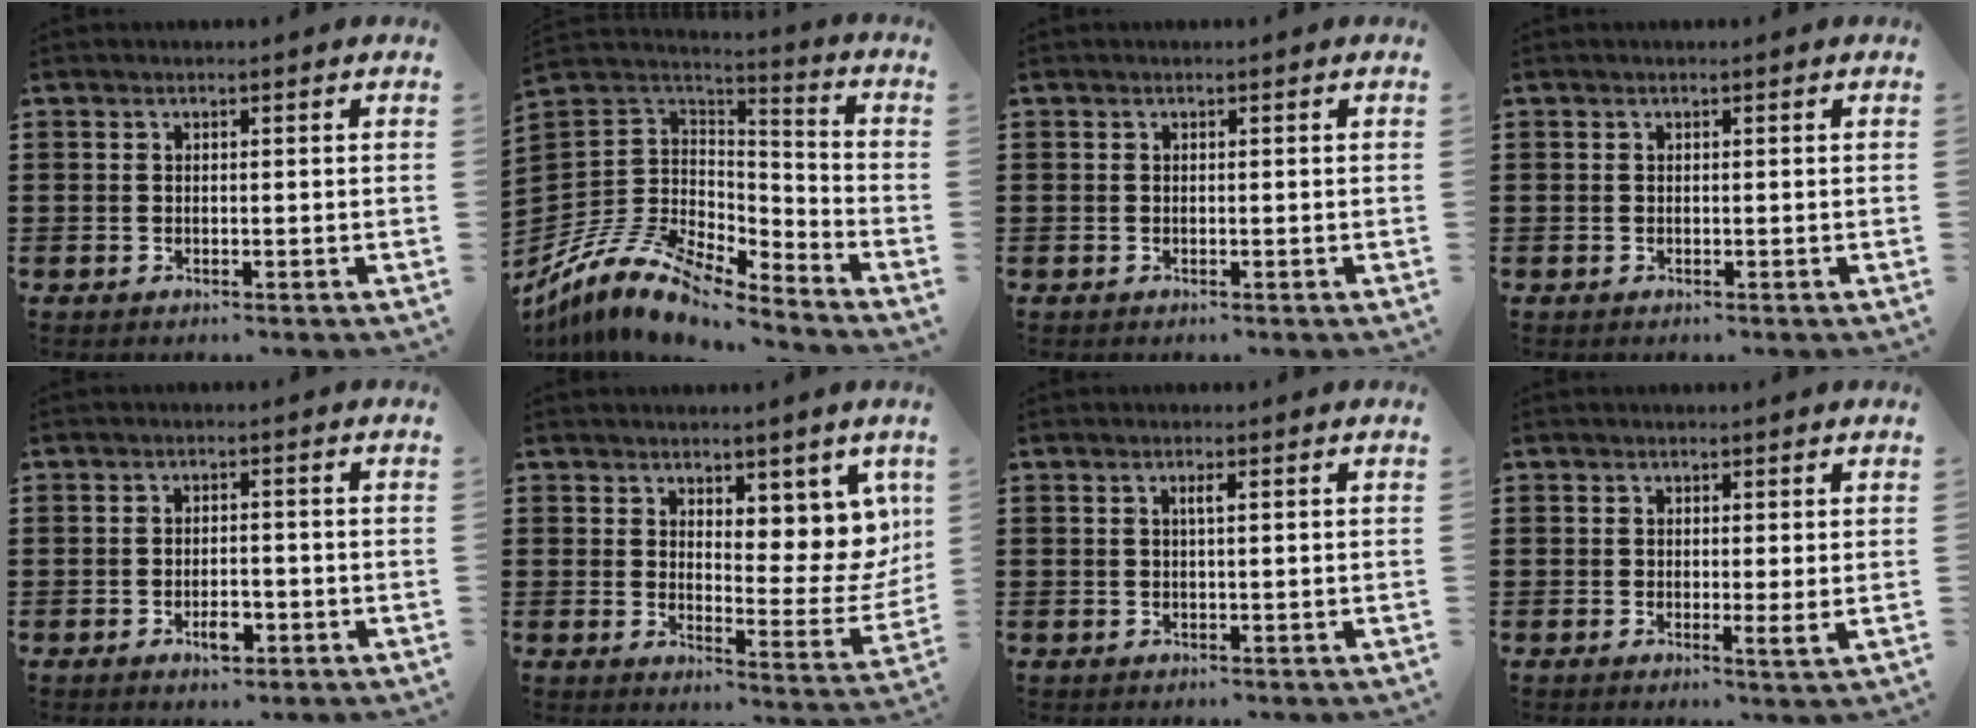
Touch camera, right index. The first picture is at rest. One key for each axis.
{"total": 11.0, "fx": -8.4, "fy": 4.5, "fz": 5.4, "tx": -0.137, "ty": 0.012, "tz": -0.172}
{"total": 0.0}
{"total": 0.0}
{"total": 3.2, "fx": -1.5, "fy": 1.3, "fz": 2.5, "tx": -0.043, "ty": 0.004, "tz": -0.027}
{"total": 7.4, "fx": 5.1, "fy": 3.8, "fz": 3.8, "tx": -0.045, "ty": -0.041, "tz": 0.090}
{"total": 1.2, "fx": 0.4, "fy": 0.1, "fz": 1.1, "tx": -0.022, "ty": 0.001, "tz": 0.006}
{"total": 1.6, "fx": 0.3, "fy": 0.2, "fz": 1.6, "tx": -0.032, "ty": -0.002, "tz": 0.005}